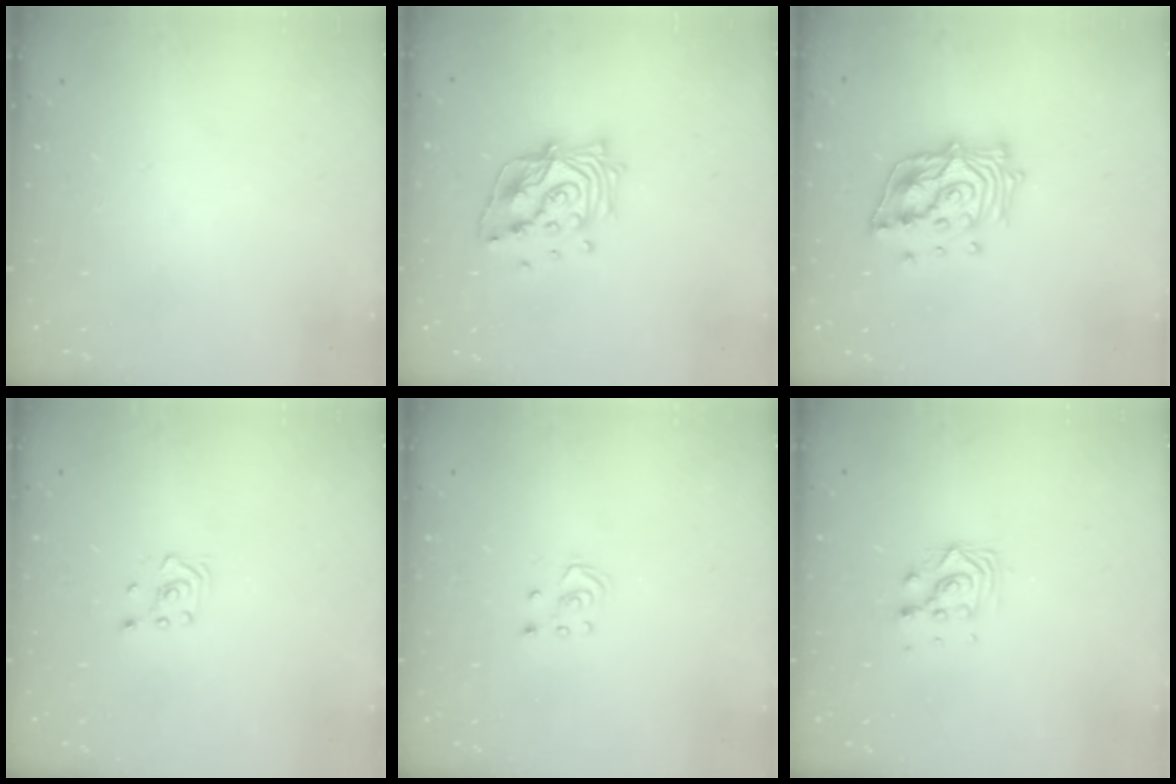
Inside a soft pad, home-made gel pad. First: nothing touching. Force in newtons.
{"total": 15.0, "press": 14.8, "slide": 1.9}
{"total": 16.0, "press": 15.9, "slide": 2.3}
{"total": 2.8, "press": 2.6, "slide": 1.1}
{"total": 2.5, "press": 2.5, "slide": 0.2}
{"total": 6.6, "press": 6.6, "slide": 0.4}